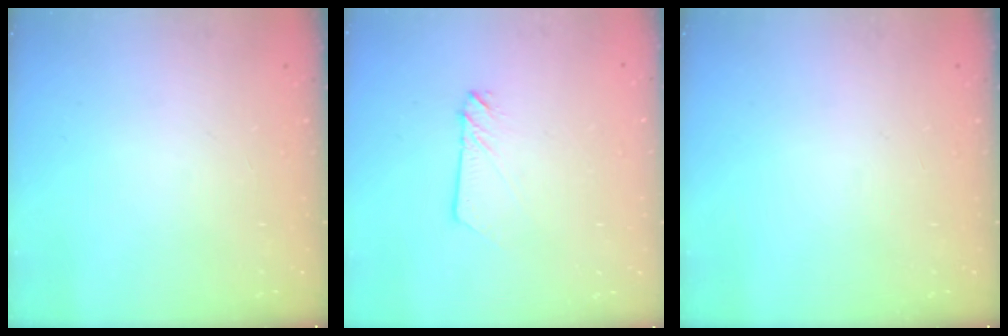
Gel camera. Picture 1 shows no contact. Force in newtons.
{"total": 2.4, "press": 2.4, "slide": 0.2}
{"total": 0.0}